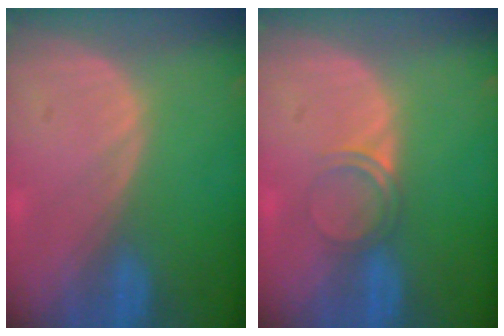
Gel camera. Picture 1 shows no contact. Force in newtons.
{"total": 2.5, "press": 2.1, "slide": 1.2}